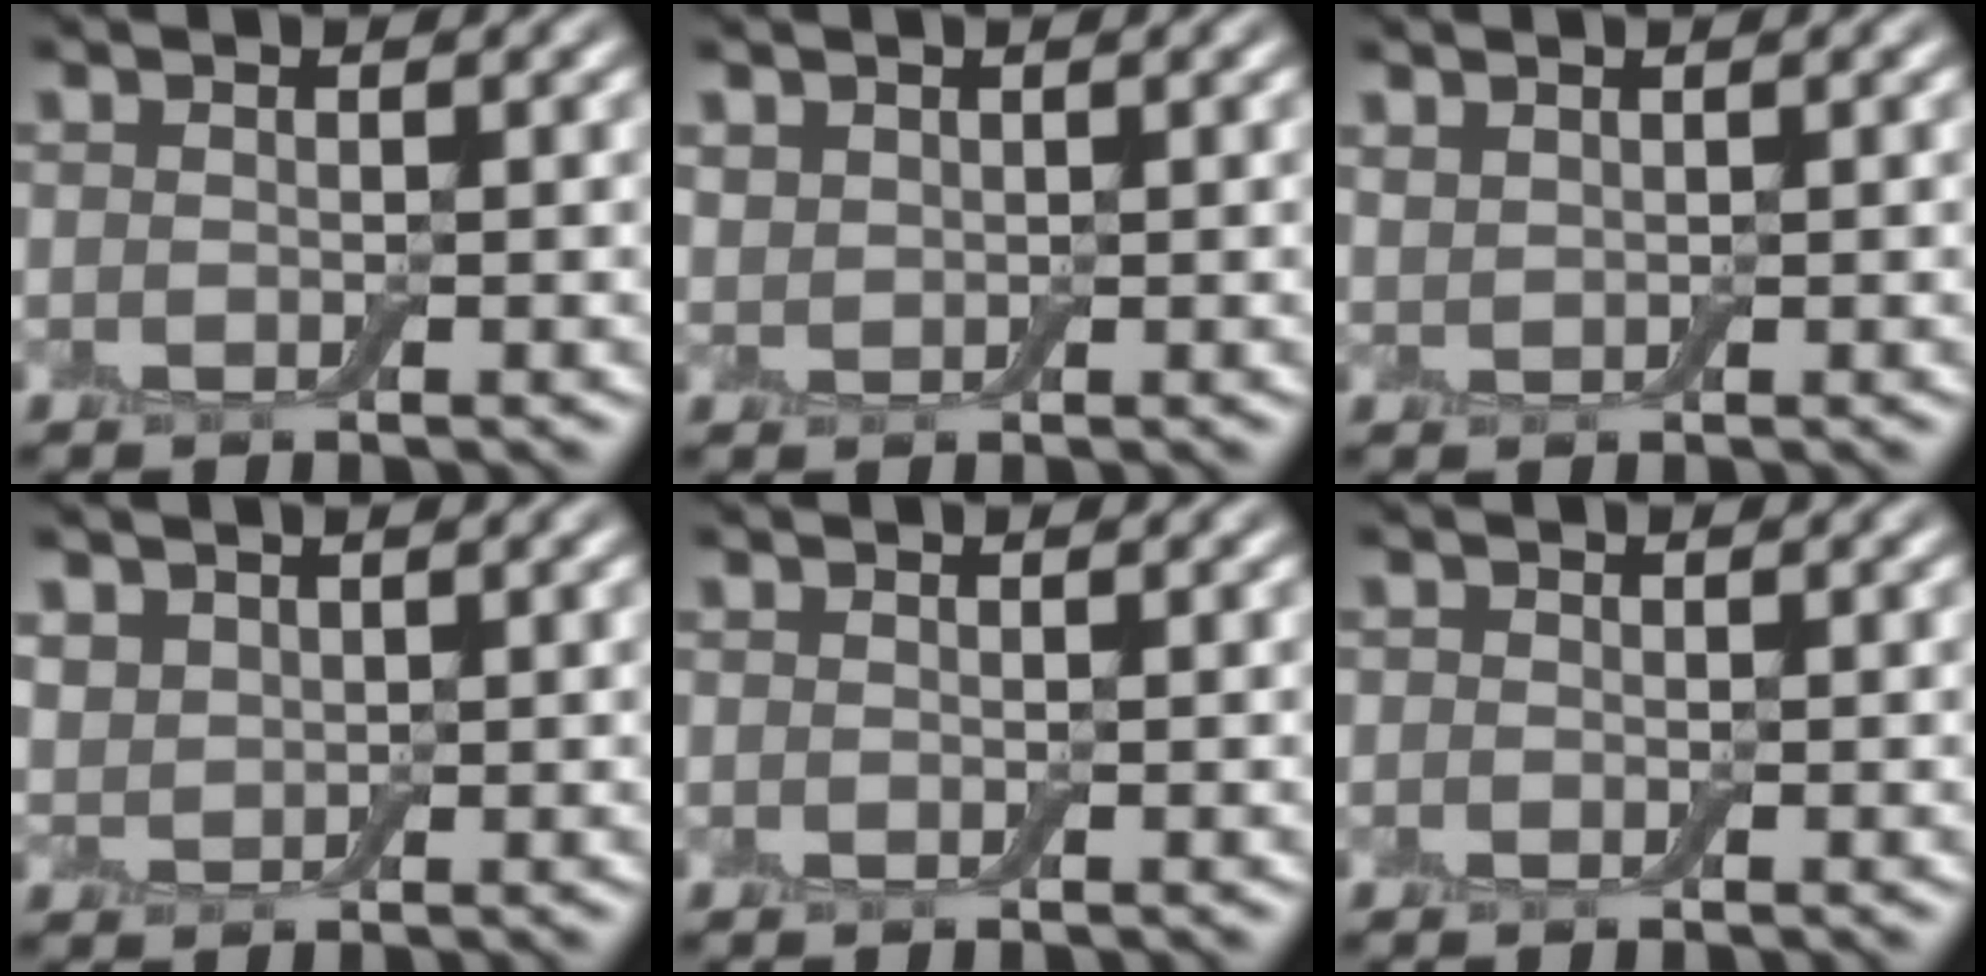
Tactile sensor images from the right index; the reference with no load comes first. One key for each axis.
{"total": 1.1, "fx": 0.8, "fy": 0.7, "fz": 0.2, "tx": -0.007, "ty": 0.001, "tz": 0.018}
{"total": 0.9, "fx": 0.8, "fy": 0.4, "fz": 0.2, "tx": -0.011, "ty": 0.001, "tz": 0.021}
{"total": 1.7, "fx": 1.0, "fy": 1.3, "fz": 0.5, "tx": -0.015, "ty": 0.000, "tz": 0.022}
{"total": 0.0}
{"total": 0.6, "fx": -0.3, "fy": 0.5, "fz": 0.0, "tx": 0.002, "ty": -0.006, "tz": -0.005}